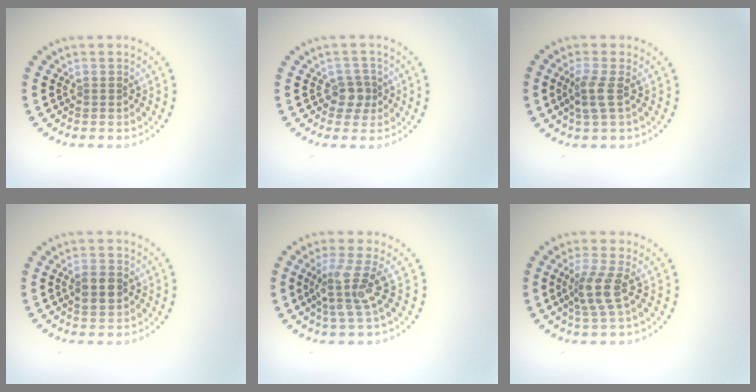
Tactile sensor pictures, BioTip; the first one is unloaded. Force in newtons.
{"total": 1.8, "press": 1.6, "slide": 0.9}
{"total": 2.0, "press": 1.7, "slide": 1.1}
{"total": 2.7, "press": 2.7, "slide": 0.1}
{"total": 3.5, "press": 2.5, "slide": 2.5}
{"total": 3.0, "press": 2.3, "slide": 1.9}